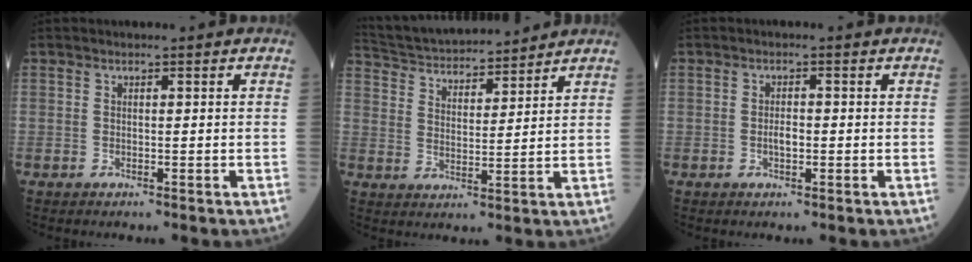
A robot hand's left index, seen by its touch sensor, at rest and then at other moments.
{"total": 14.7, "force": [13.8, 2.3, 4.5], "torque": [-0.085, 0.030, 0.231]}
{"total": 1.7, "force": [-0.5, 0.7, 1.5], "torque": [-0.027, 0.000, -0.009]}